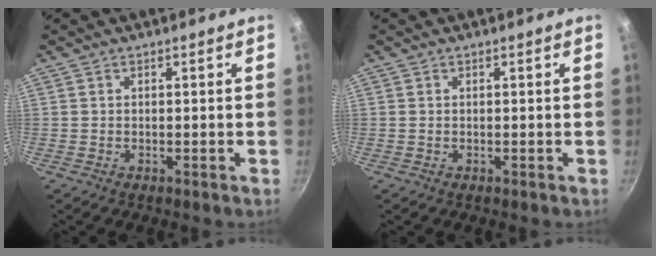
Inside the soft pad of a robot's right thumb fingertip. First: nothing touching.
{"total": 0.0}